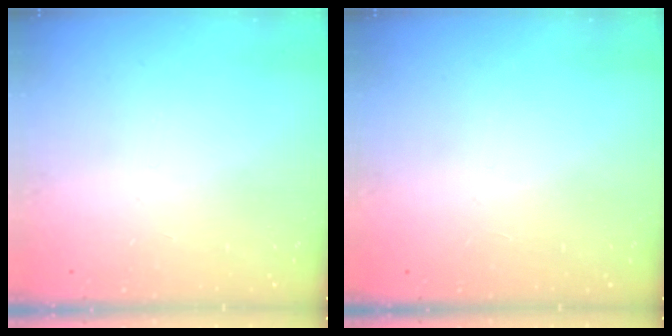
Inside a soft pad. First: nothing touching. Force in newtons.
{"total": 1.6, "press": 1.6, "slide": 0.1}